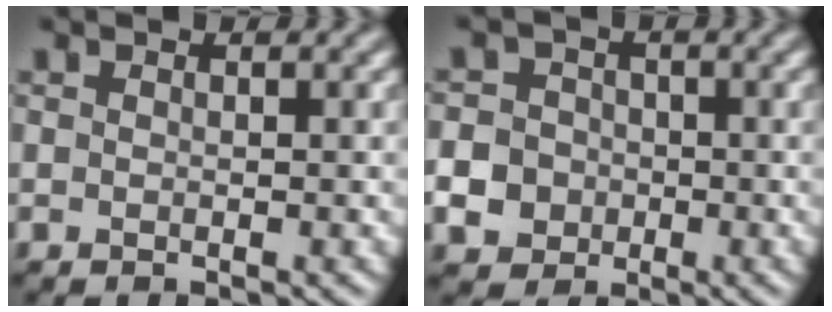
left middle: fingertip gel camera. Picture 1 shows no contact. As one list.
[{"total": 4.6, "force": [-1.3, 4.3, 1.1], "torque": [-0.012, 0.004, -0.046]}]